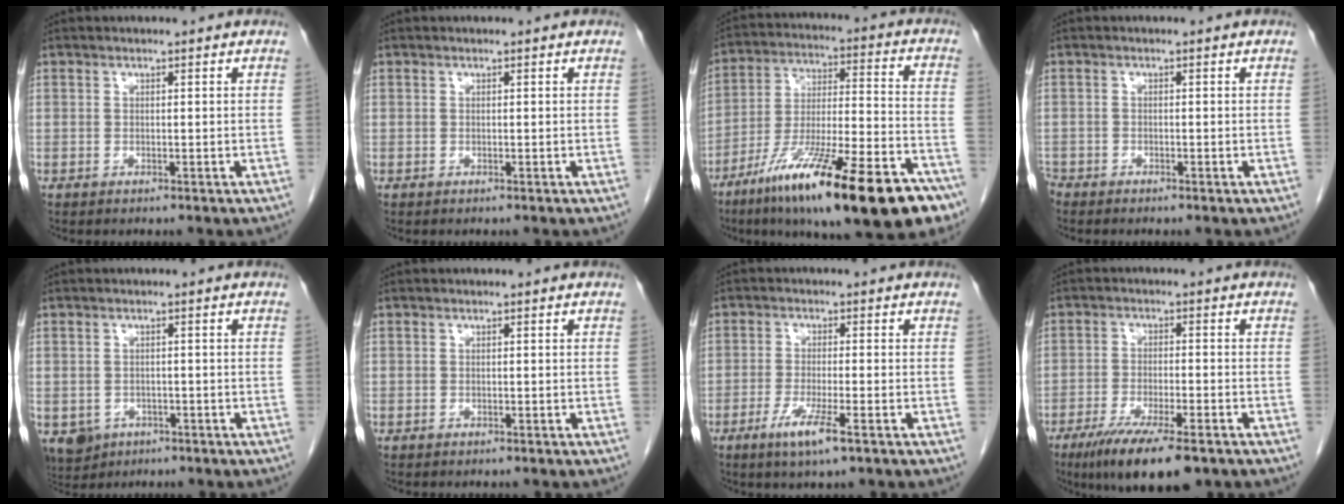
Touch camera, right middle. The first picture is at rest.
{"total": 0.0}
{"total": 26.9, "force": [-16.8, 4.3, 20.5], "torque": [-0.276, -0.020, -0.274]}
{"total": 1.3, "force": [-1.2, 0.4, 0.3], "torque": [-0.009, -0.003, -0.023]}
{"total": 6.4, "force": [-3.3, 5.1, 2.1], "torque": [-0.045, -0.002, -0.044]}
{"total": 0.0}
{"total": 5.4, "force": [-2.8, 0.1, 4.6], "torque": [-0.092, -0.015, -0.052]}
{"total": 11.3, "force": [-7.6, 2.0, 8.1], "torque": [-0.133, -0.025, -0.119]}